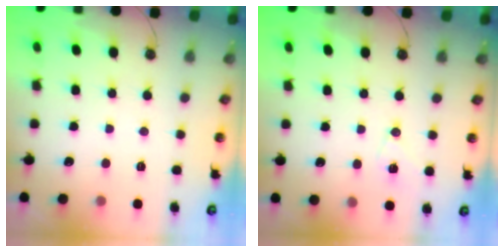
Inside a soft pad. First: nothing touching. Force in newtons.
{"total": 8.2, "press": 8.2, "slide": 0.7}